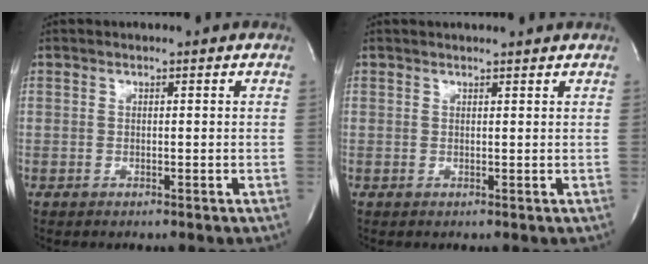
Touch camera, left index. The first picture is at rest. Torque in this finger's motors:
{"motor_torque": [0.41, -0.74, 0.05, 0.00]}